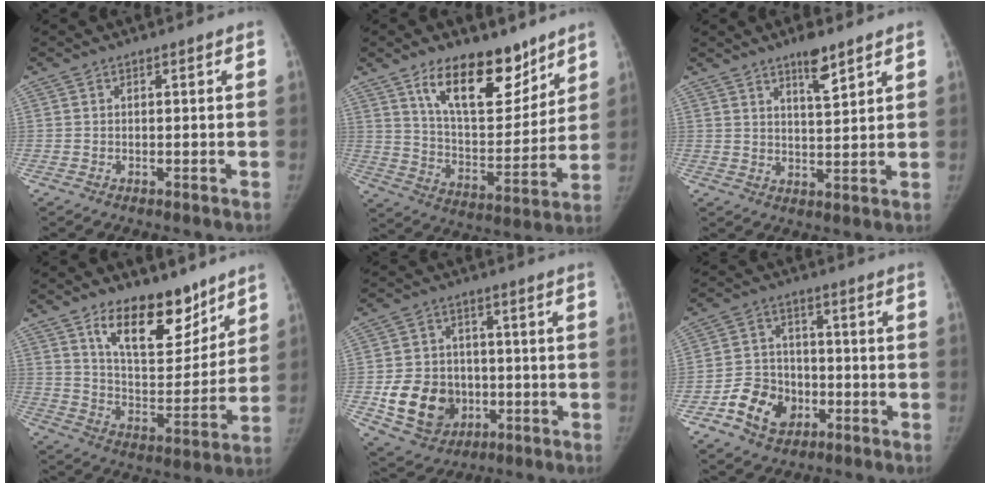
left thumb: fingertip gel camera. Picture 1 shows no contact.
{"total": 17.7, "force": [11.6, 8.1, 10.6], "torque": [-0.120, -0.079, 0.203]}
{"total": 5.6, "force": [4.0, 1.3, 3.8], "torque": [-0.053, -0.030, 0.066]}
{"total": 16.2, "force": [10.8, 7.6, 9.3], "torque": [-0.095, -0.082, 0.187]}
{"total": 13.7, "force": [-2.9, 11.4, 7.1], "torque": [-0.093, 0.010, -0.034]}
{"total": 10.1, "force": [-4.2, 8.0, 4.6], "torque": [-0.049, 0.022, -0.072]}